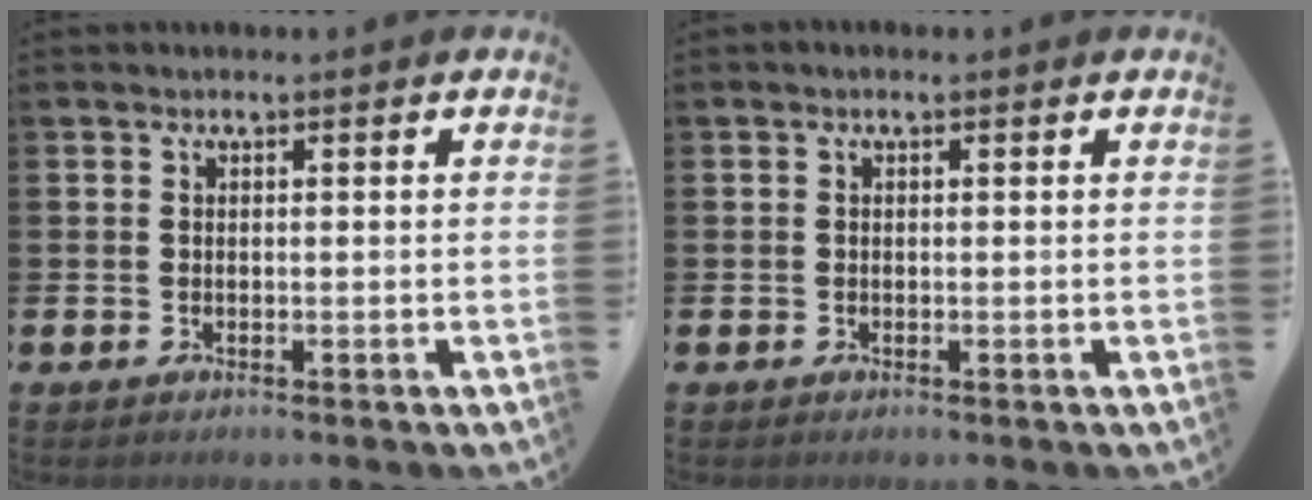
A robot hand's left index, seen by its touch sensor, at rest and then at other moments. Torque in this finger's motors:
{"motor_torque": [0.69, -0.61, 0.02, 0.02]}